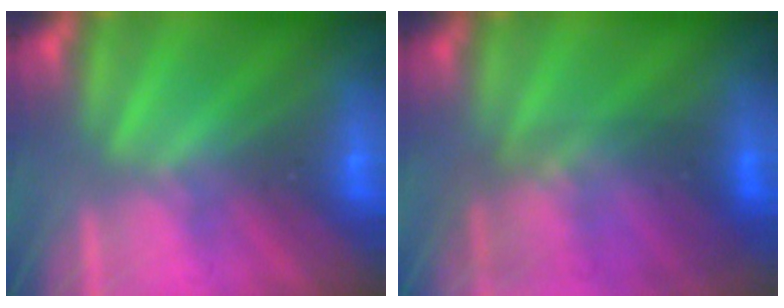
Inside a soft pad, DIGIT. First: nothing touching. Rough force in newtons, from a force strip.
{"total": 2.9}